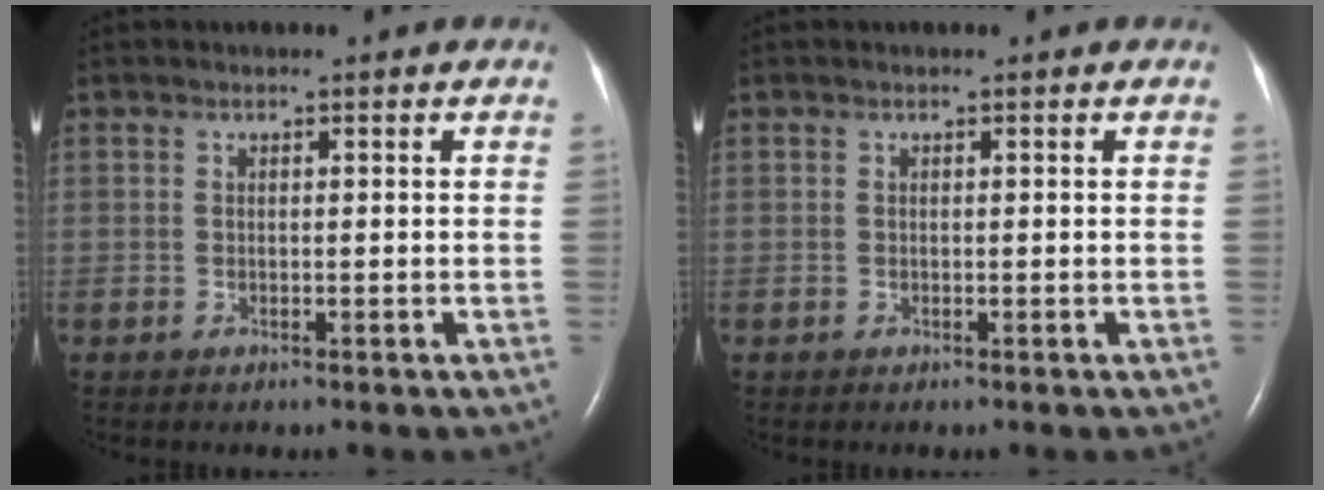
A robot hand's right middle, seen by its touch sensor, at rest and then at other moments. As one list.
[{"total": 0.0}]